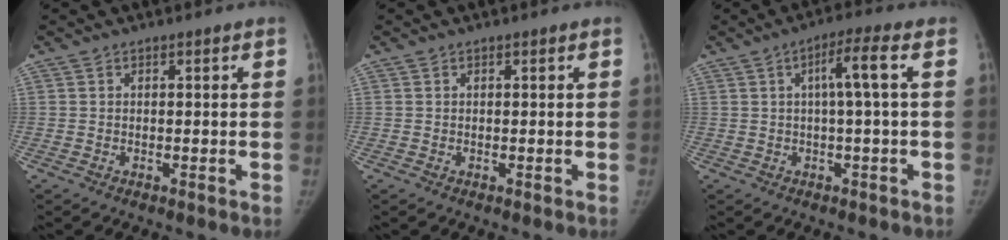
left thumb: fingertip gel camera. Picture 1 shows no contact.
{"total": 0.0}
{"total": 5.3, "force": [0.7, -0.3, 5.2], "torque": [-0.100, 0.013, 0.014]}